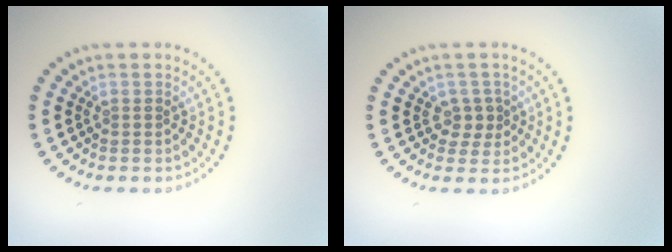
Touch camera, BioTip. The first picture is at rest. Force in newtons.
{"total": 1.9, "press": 1.6, "slide": 0.9}